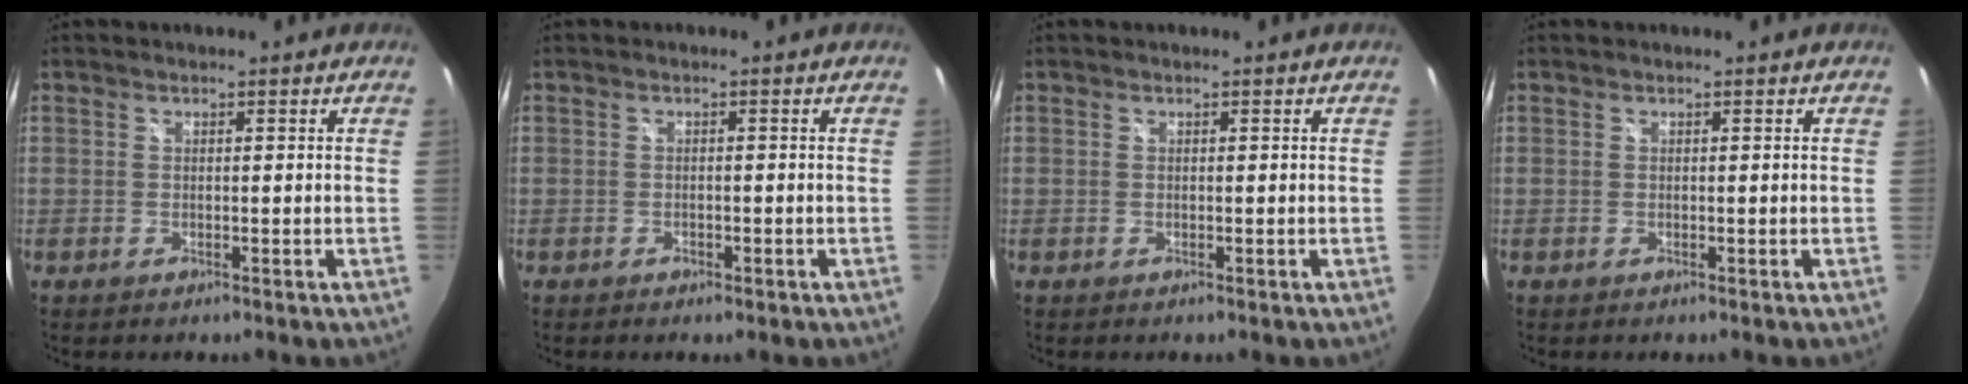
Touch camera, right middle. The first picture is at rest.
{"total": 1.0, "force": [-0.6, 0.6, 0.5], "torque": [-0.008, -0.003, -0.011]}
{"total": 0.0}
{"total": 0.0}